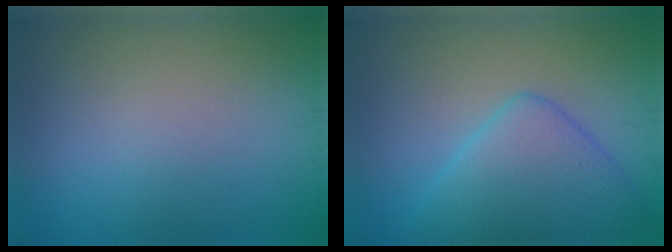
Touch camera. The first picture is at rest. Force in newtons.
{"total": 5.7, "press": 5.6, "slide": 0.3}